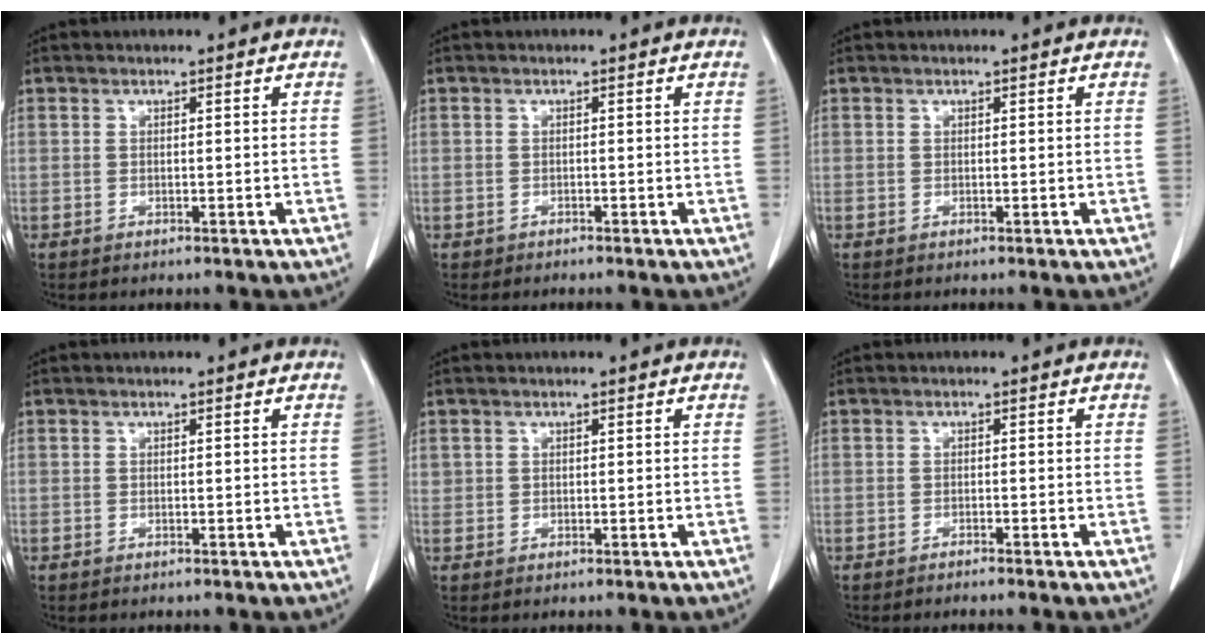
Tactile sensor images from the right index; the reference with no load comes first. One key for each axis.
{"total": 0.7, "fx": -0.5, "fy": 0.5, "fz": -0.1, "tx": -0.009, "ty": 0.002, "tz": -0.011}
{"total": 0.0}
{"total": 0.0}
{"total": 0.8, "fx": 0.4, "fy": 0.7, "fz": 0.1, "tx": 0.008, "ty": 0.004, "tz": 0.003}
{"total": 1.6, "fx": -1.4, "fy": -0.3, "fz": 0.7, "tx": -0.009, "ty": 0.002, "tz": -0.020}